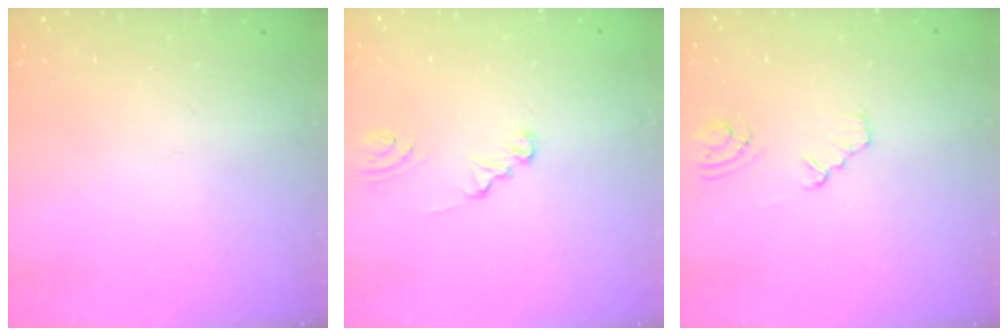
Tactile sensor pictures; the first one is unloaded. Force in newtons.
{"total": 1.3, "press": 1.3, "slide": 0.1}
{"total": 2.1, "press": 2.1, "slide": 0.4}